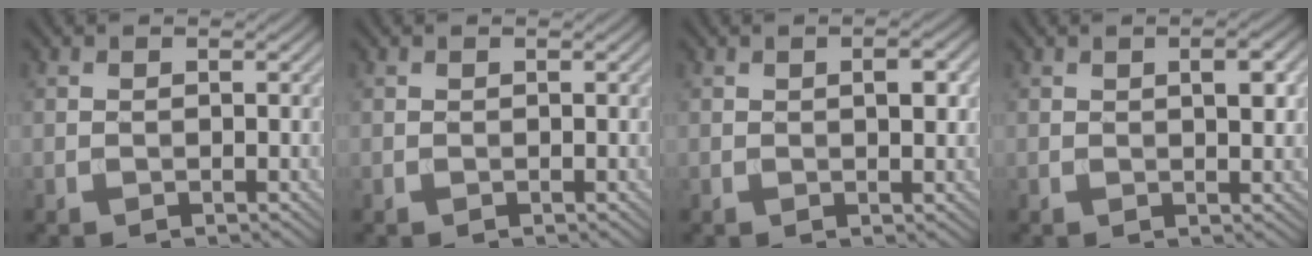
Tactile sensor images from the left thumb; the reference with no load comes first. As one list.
[{"total": 0.0}, {"total": 2.3, "force": [0.4, 0.8, 2.1], "torque": [-0.031, 0.001, 0.005]}, {"total": 2.9, "force": [0.7, 0.9, 2.7], "torque": [-0.044, 0.001, 0.012]}]